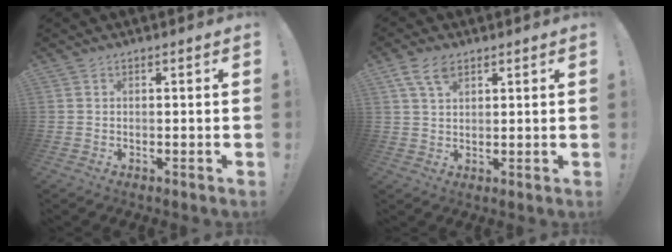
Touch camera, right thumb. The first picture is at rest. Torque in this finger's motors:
{"motor_torque": [-0.12, 0.13, 0.08, -0.01, 0.11]}